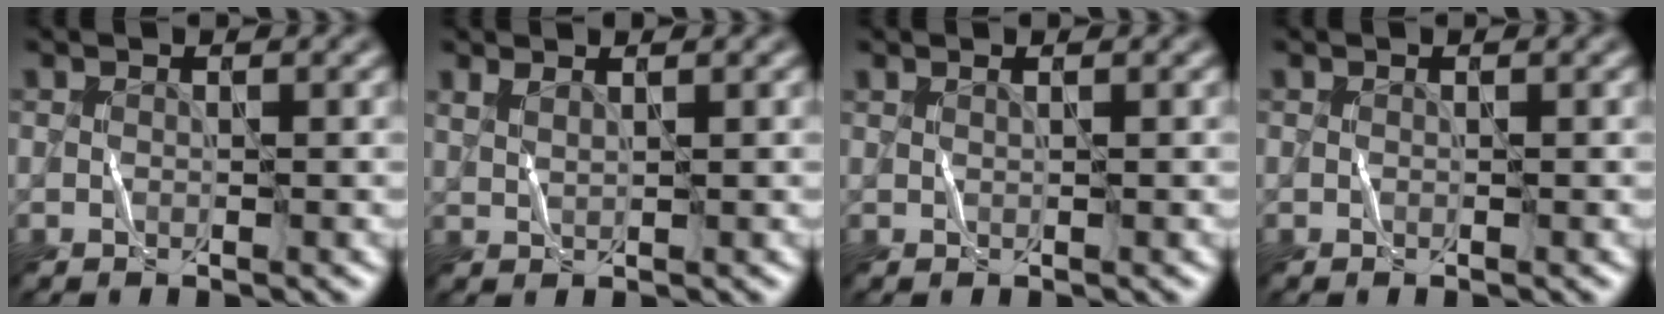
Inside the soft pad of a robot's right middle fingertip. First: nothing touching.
{"total": 1.2, "force": [1.0, 0.3, 0.6], "torque": [-0.013, -0.003, 0.018]}
{"total": 0.7, "force": [0.6, 0.2, 0.3], "torque": [-0.005, -0.003, 0.004]}
{"total": 0.0}